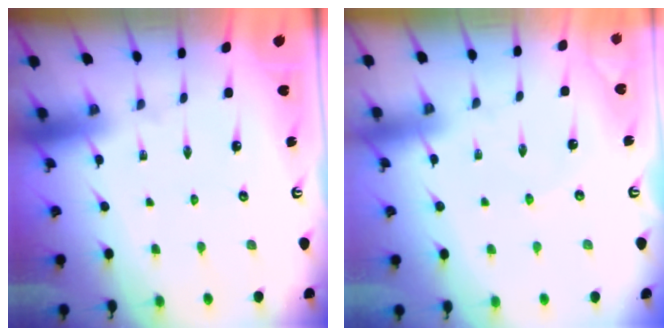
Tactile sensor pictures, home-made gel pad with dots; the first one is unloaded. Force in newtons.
{"total": 1.2, "press": 1.2, "slide": 0.2}